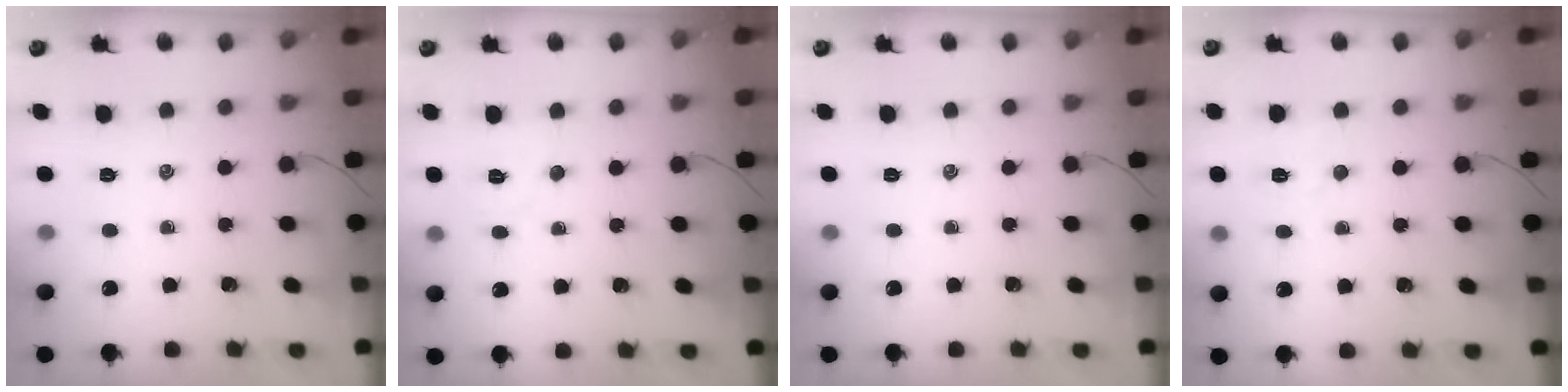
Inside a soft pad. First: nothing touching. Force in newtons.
{"total": 4.6, "press": 4.5, "slide": 1.0}
{"total": 0.0}
{"total": 3.7, "press": 3.5, "slide": 1.1}